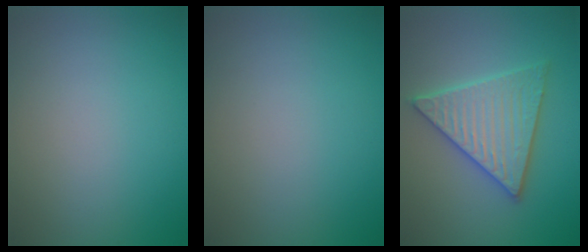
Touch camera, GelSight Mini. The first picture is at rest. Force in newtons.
{"total": 0.0}
{"total": 5.7, "press": 5.6, "slide": 0.8}